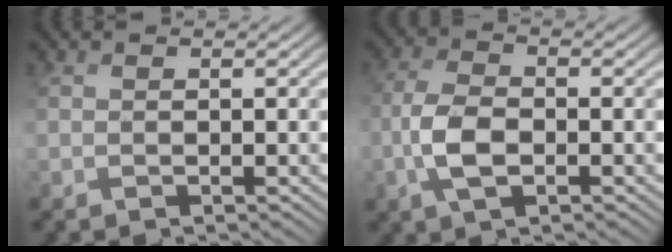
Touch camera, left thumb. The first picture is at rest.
{"total": 4.3, "force": [-1.1, 2.2, 3.5], "torque": [-0.086, 0.008, -0.027]}